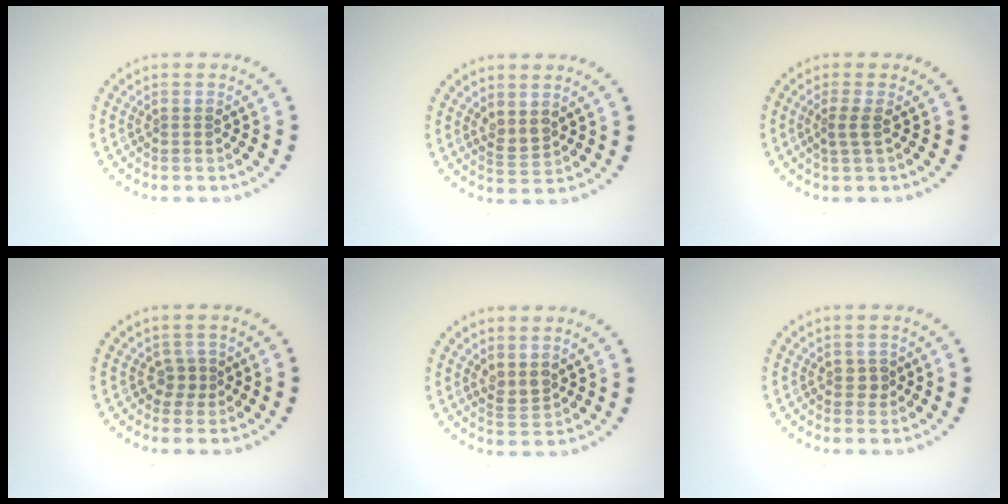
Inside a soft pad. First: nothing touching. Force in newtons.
{"total": 1.5, "press": 1.3, "slide": 0.7}
{"total": 1.4, "press": 1.0, "slide": 1.0}
{"total": 1.3, "press": 1.1, "slide": 0.7}
{"total": 1.5, "press": 1.3, "slide": 0.7}
{"total": 0.9, "press": 0.9, "slide": 0.3}